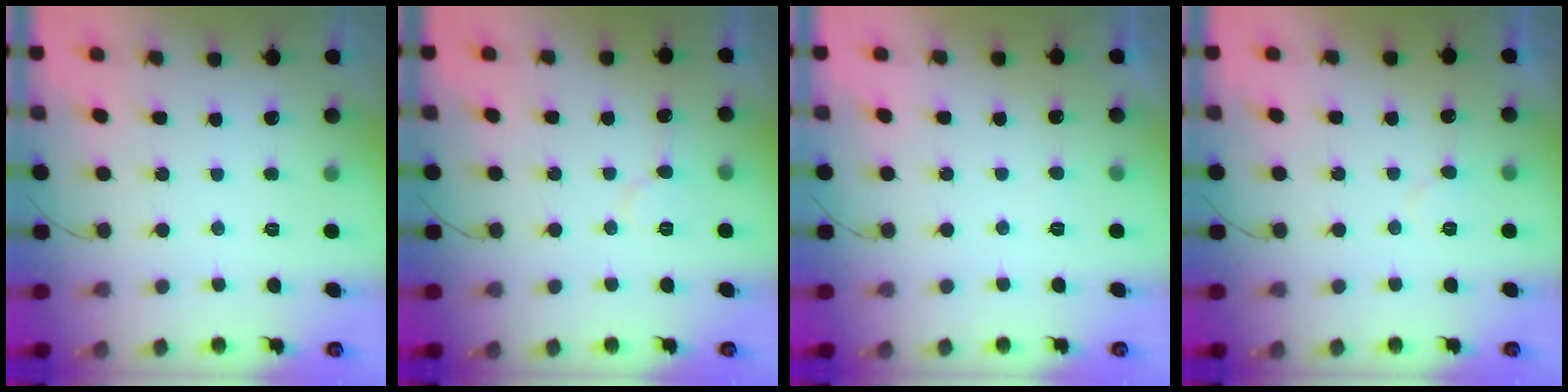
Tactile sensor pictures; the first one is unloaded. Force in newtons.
{"total": 5.2, "press": 5.2, "slide": 0.5}
{"total": 2.3, "press": 2.3, "slide": 0.1}
{"total": 4.4, "press": 4.4, "slide": 0.4}